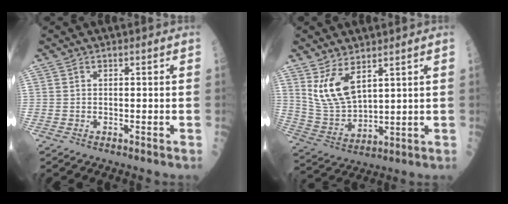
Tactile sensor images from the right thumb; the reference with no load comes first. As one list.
[{"total": 9.4, "force": [5.0, 4.2, 6.8], "torque": [-0.125, -0.032, 0.117]}]